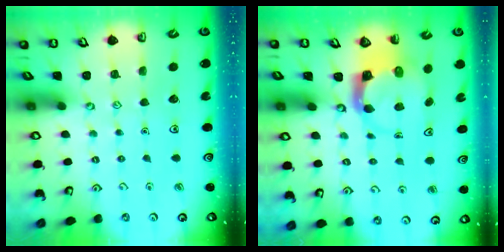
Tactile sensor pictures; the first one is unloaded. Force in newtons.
{"total": 3.7, "press": 3.6, "slide": 0.5}